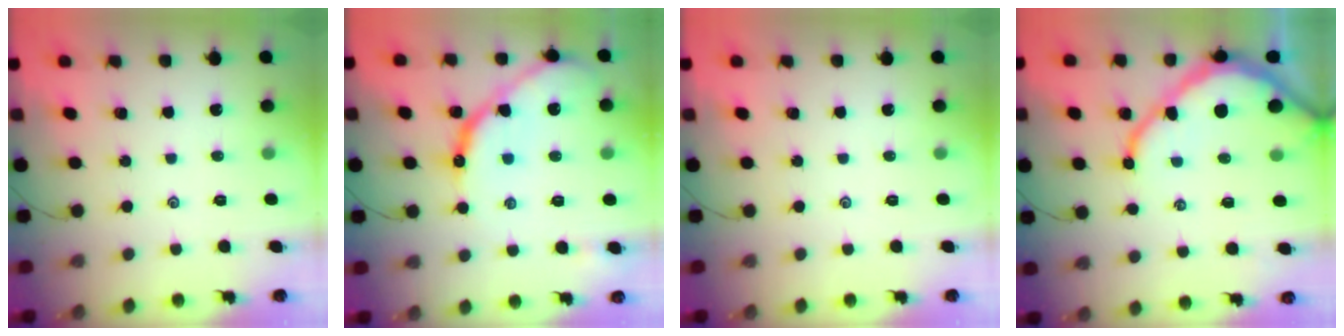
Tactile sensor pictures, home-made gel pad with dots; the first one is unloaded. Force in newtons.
{"total": 14.2, "press": 14.2, "slide": 1.2}
{"total": 0.0}
{"total": 12.3, "press": 12.2, "slide": 1.4}